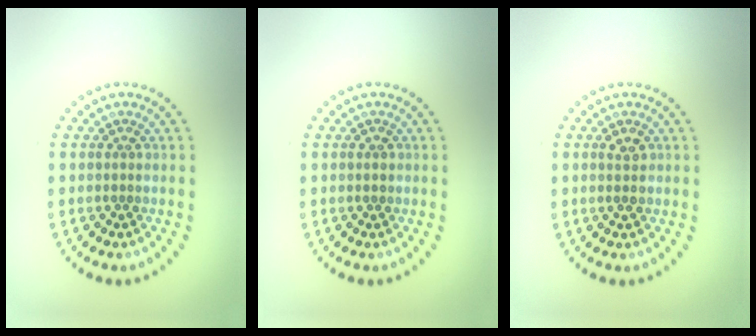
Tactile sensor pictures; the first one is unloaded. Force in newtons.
{"total": 1.0, "press": 1.0, "slide": 0.0}
{"total": 1.5, "press": 1.5, "slide": 0.0}